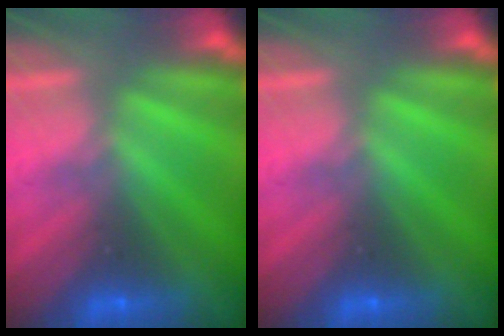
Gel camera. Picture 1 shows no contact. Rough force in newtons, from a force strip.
{"total": 0.0}